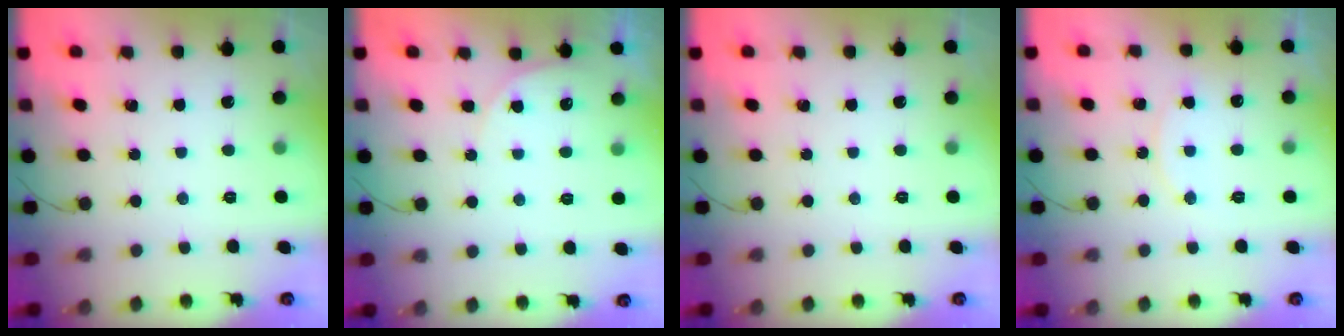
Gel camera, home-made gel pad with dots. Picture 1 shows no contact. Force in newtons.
{"total": 4.4, "press": 4.4, "slide": 0.4}
{"total": 0.0}
{"total": 6.0, "press": 5.9, "slide": 0.4}